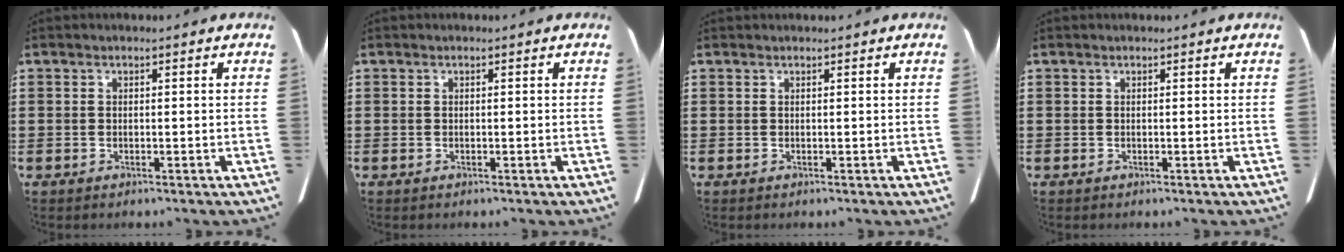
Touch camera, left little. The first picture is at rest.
{"total": 0.0}
{"total": 0.0}
{"total": 0.0}